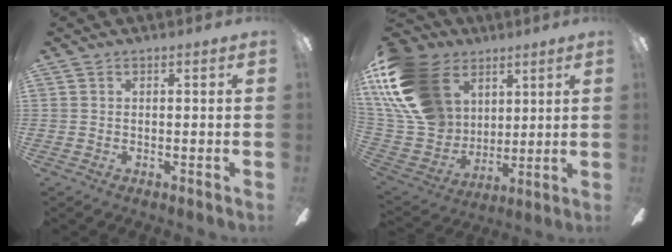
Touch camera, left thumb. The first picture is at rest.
{"total": 23.9, "force": [10.1, 17.6, 12.6], "torque": [-0.281, -0.030, 0.197]}